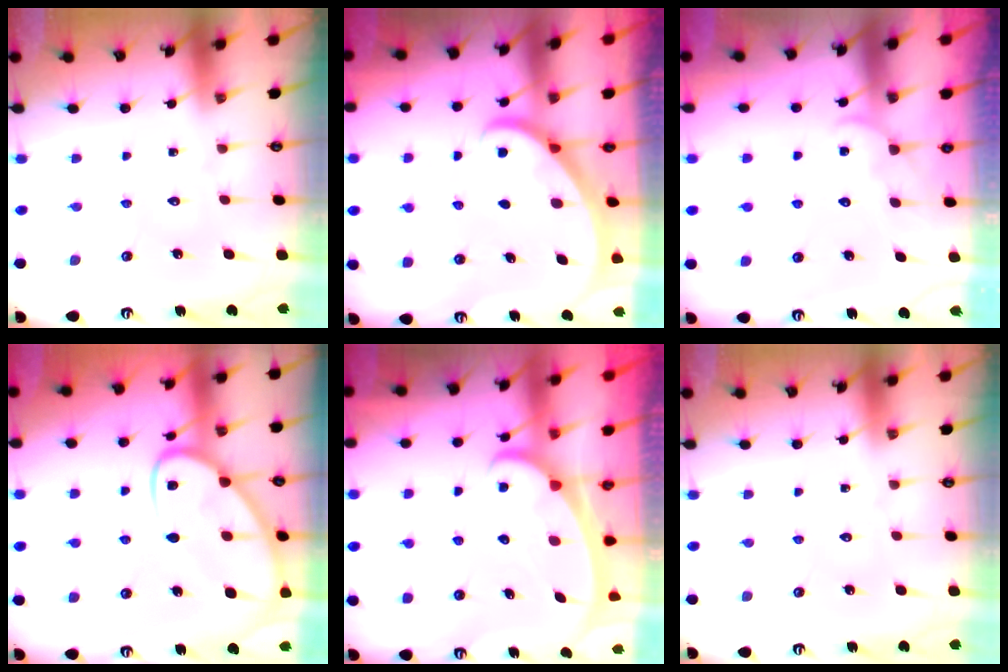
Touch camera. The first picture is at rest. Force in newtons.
{"total": 2.8, "press": 2.8, "slide": 0.2}
{"total": 3.9, "press": 3.9, "slide": 0.4}
{"total": 15.6, "press": 15.6, "slide": 1.3}
{"total": 2.2, "press": 2.1, "slide": 0.4}
{"total": 0.0}